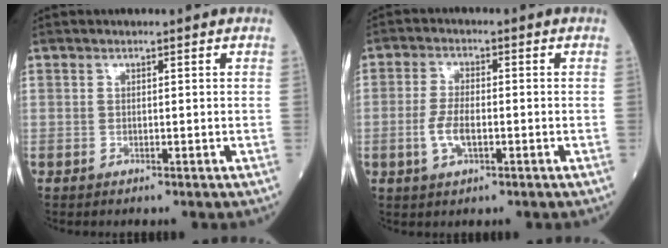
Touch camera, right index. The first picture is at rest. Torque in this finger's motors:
{"motor_torque": [0.65, -0.23, 0.39, 0.04]}